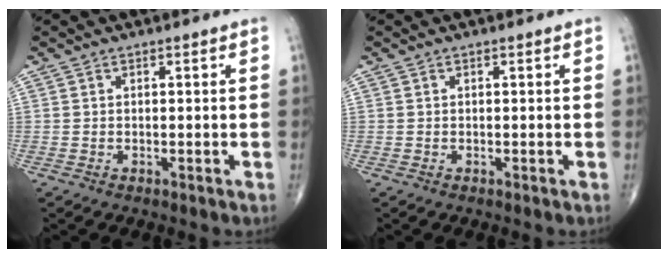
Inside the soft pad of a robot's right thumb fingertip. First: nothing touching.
{"total": 0.0}